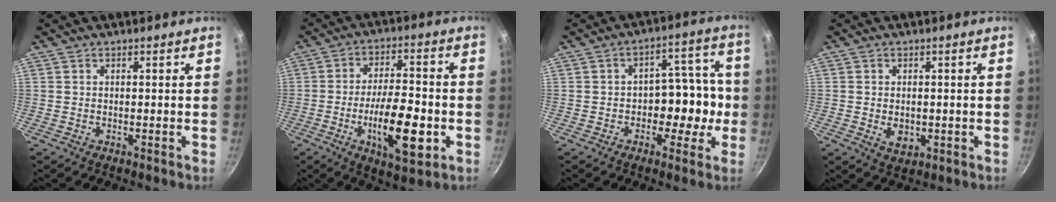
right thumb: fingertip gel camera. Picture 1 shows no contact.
{"total": 14.8, "force": [-4.2, 5.6, 13.0], "torque": [-0.202, 0.017, -0.065]}
{"total": 10.0, "force": [-2.2, 6.8, 7.0], "torque": [-0.033, 0.049, -0.033]}
{"total": 4.0, "force": [-0.6, 2.9, 2.7], "torque": [-0.034, -0.005, -0.002]}